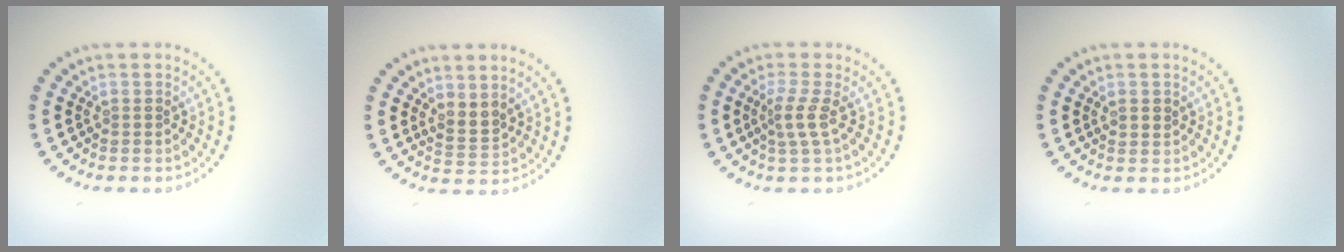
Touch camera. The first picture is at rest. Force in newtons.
{"total": 1.9, "press": 1.3, "slide": 1.4}
{"total": 2.1, "press": 1.4, "slide": 1.5}
{"total": 1.1, "press": 1.0, "slide": 0.4}